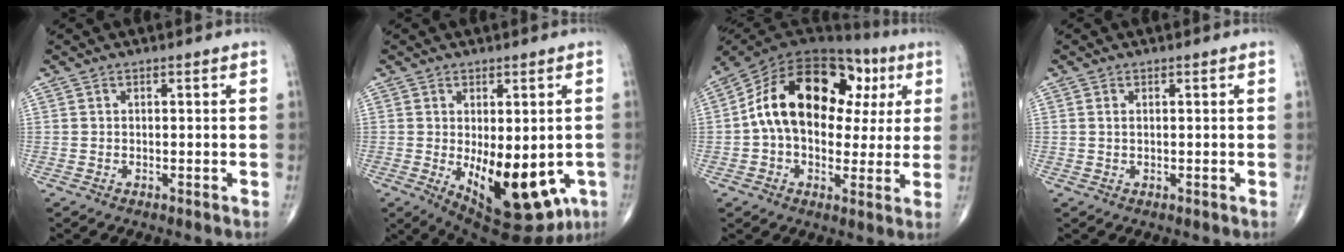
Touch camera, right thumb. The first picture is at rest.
{"total": 17.8, "force": [-4.7, 8.6, 14.9], "torque": [-0.181, -0.017, -0.042]}
{"total": 22.3, "force": [4.1, 14.0, 16.8], "torque": [-0.245, 0.039, 0.055]}
{"total": 0.7, "force": [0.2, 0.4, 0.5], "torque": [-0.014, 0.001, 0.005]}